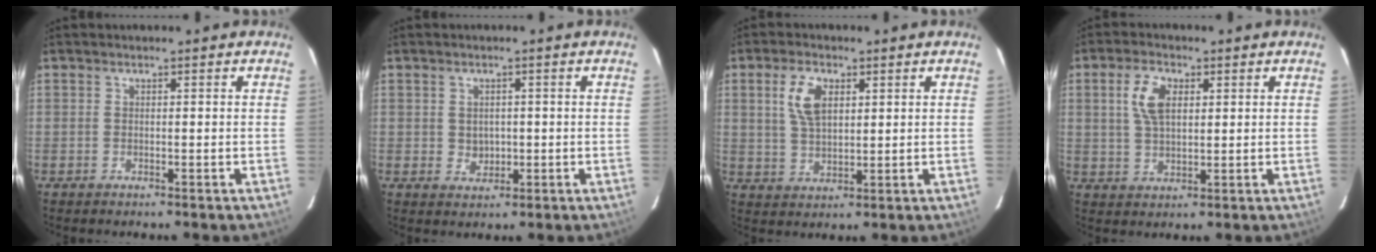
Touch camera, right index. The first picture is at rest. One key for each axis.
{"total": 2.8, "fx": 0.0, "fy": 2.6, "fz": 1.1, "tx": -0.015, "ty": 0.002, "tz": 0.007}
{"total": 7.0, "fx": 2.5, "fy": 3.8, "fz": 5.3, "tx": -0.104, "ty": 0.009, "tz": 0.051}
{"total": 6.7, "fx": 2.0, "fy": 3.7, "fz": 5.2, "tx": -0.101, "ty": 0.011, "tz": 0.041}